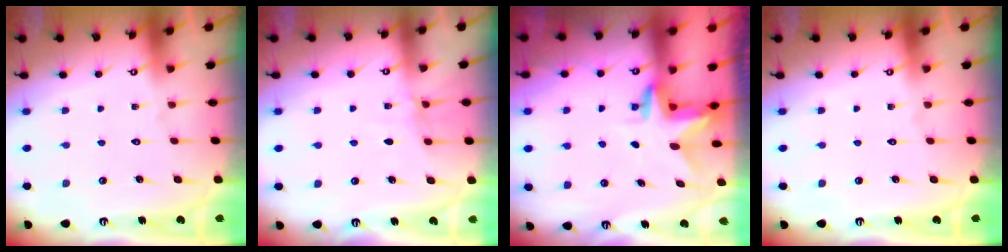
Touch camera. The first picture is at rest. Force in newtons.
{"total": 5.9, "press": 5.9, "slide": 0.6}
{"total": 3.0, "press": 3.0, "slide": 0.2}
{"total": 0.0}